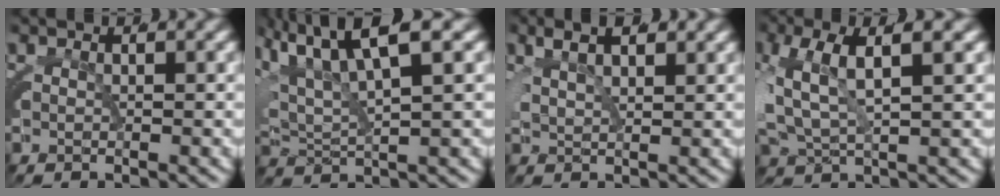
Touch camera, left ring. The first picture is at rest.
{"total": 6.9, "force": [3.2, 4.0, 4.6], "torque": [-0.106, 0.008, 0.048]}
{"total": 3.5, "force": [1.8, 2.4, 2.0], "torque": [-0.040, 0.004, 0.026]}
{"total": 4.6, "force": [0.1, 2.8, 3.7], "torque": [-0.100, -0.009, 0.010]}